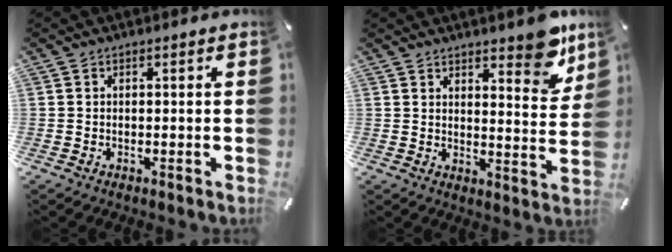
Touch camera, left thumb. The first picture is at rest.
{"total": 9.0, "force": [7.4, 3.1, 4.0], "torque": [-0.029, -0.060, 0.124]}